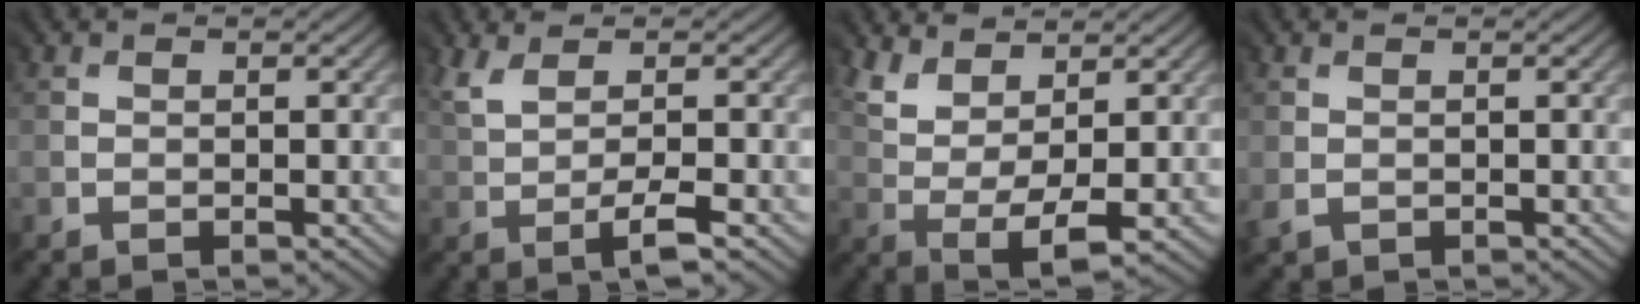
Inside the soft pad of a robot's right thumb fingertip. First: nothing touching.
{"total": 3.6, "force": [0.6, 0.5, 3.5], "torque": [-0.078, 0.003, 0.012]}
{"total": 5.9, "force": [3.6, 1.8, 4.3], "torque": [-0.099, -0.004, 0.074]}
{"total": 1.1, "force": [-0.1, 1.1, 0.4], "torque": [-0.016, -0.003, -0.003]}